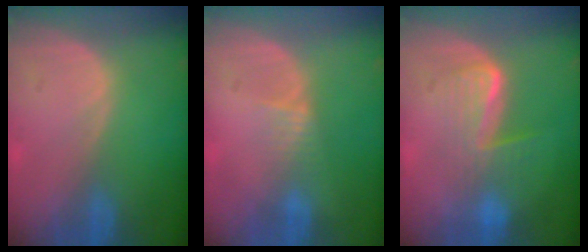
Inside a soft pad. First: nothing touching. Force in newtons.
{"total": 2.3, "press": 2.1, "slide": 1.0}
{"total": 6.6, "press": 6.3, "slide": 1.9}